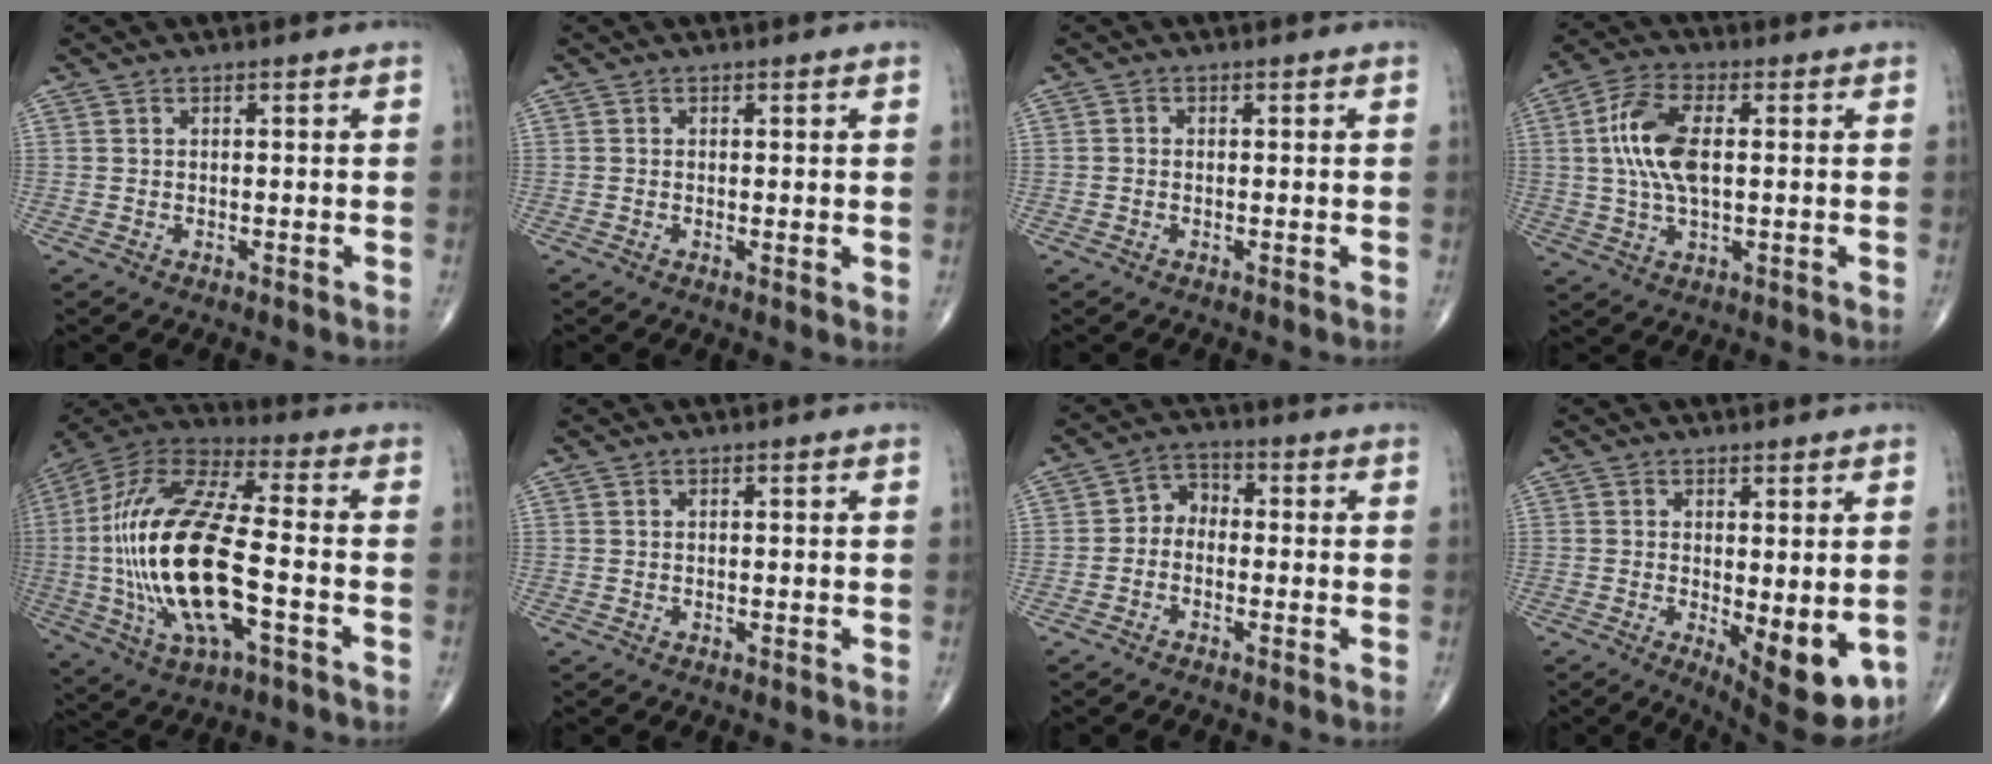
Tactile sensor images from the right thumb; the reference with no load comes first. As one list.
[{"total": 1.2, "force": [0.1, 0.4, 1.2], "torque": [-0.022, -0.006, -0.003]}, {"total": 0.6, "force": [-0.2, 0.5, 0.2], "torque": [-0.002, 0.001, -0.008]}, {"total": 10.8, "force": [1.2, 5.1, 9.5], "torque": [-0.201, 0.010, 0.021]}, {"total": 24.9, "force": [-3.8, 9.0, 22.9], "torque": [-0.498, 0.020, -0.062]}, {"total": 0.0}, {"total": 4.2, "force": [-1.0, 3.3, 2.5], "torque": [-0.023, 0.023, -0.035]}, {"total": 10.5, "force": [-2.2, 4.0, 9.5], "torque": [-0.118, -0.024, -0.018]}]